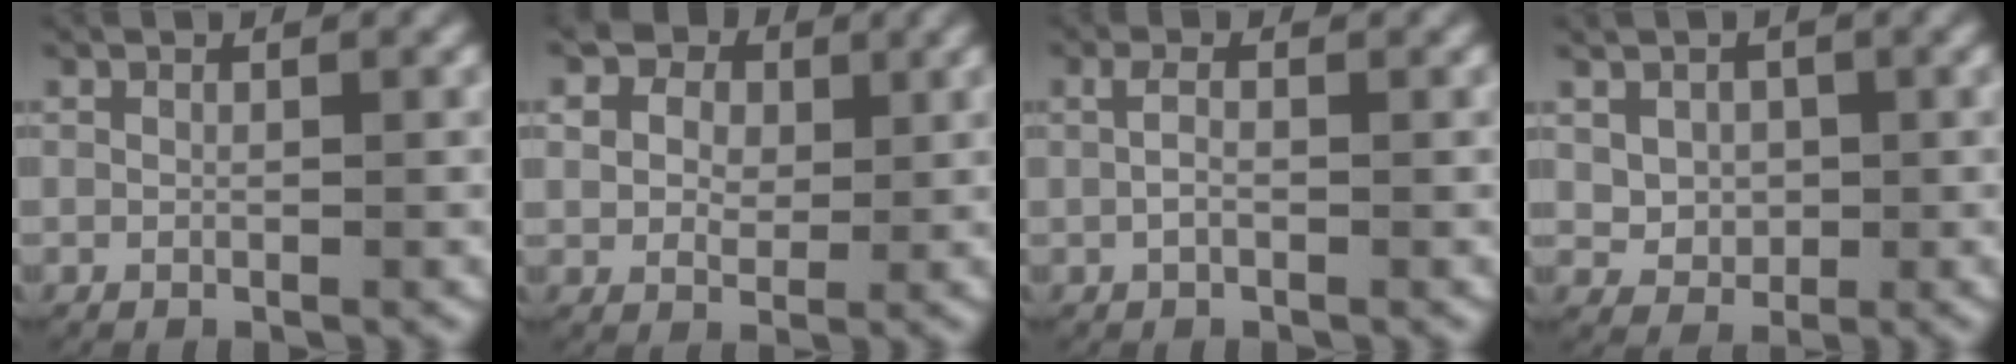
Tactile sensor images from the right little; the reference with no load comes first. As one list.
[{"total": 4.5, "force": [1.0, 3.7, 2.4], "torque": [-0.046, -0.008, 0.017]}, {"total": 1.4, "force": [-0.2, 0.6, 1.3], "torque": [-0.026, -0.002, -0.005]}, {"total": 2.9, "force": [0.2, 2.6, 1.2], "torque": [-0.024, -0.010, 0.014]}]